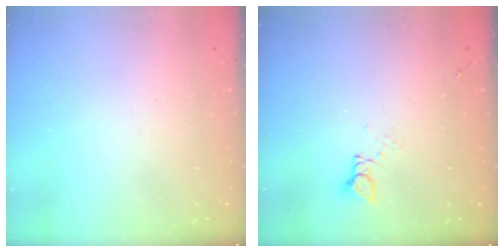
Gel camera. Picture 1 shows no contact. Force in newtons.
{"total": 2.4, "press": 2.4, "slide": 0.2}